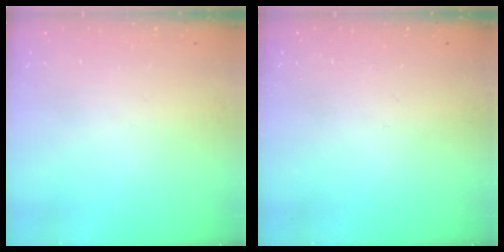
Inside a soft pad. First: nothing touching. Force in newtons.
{"total": 0.0}